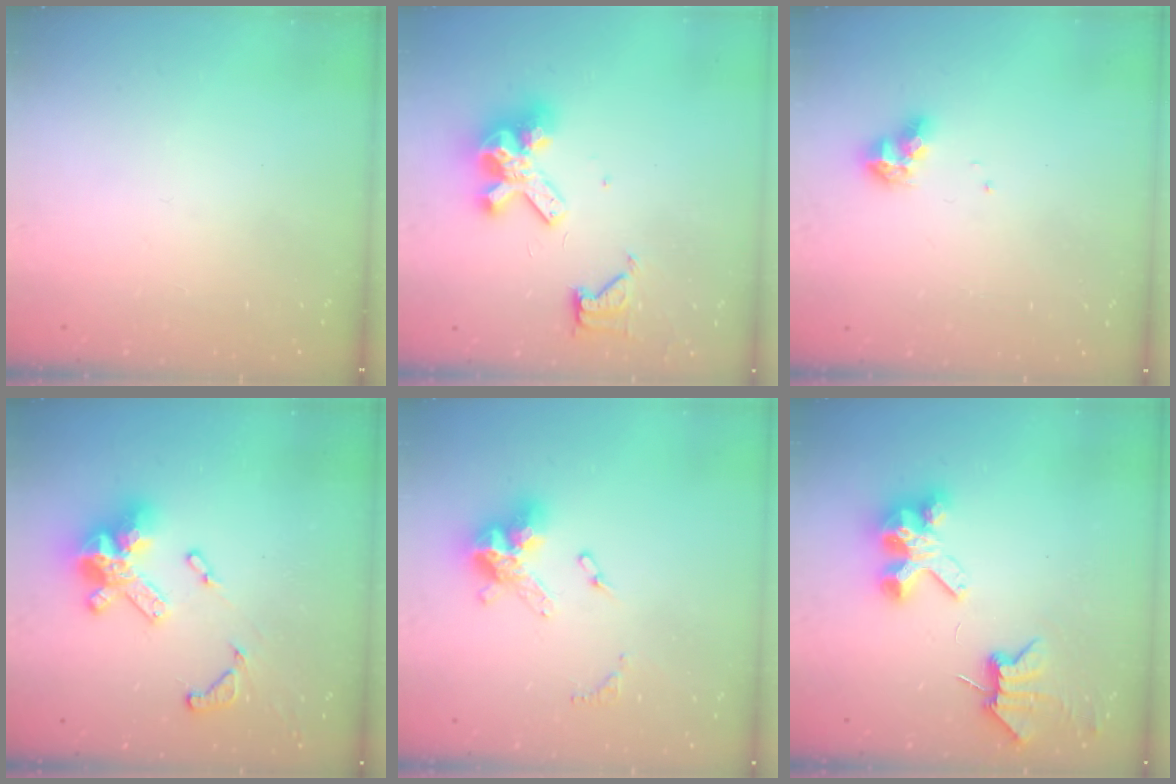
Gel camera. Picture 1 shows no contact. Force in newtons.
{"total": 11.6, "press": 11.5, "slide": 1.6}
{"total": 8.1, "press": 8.1, "slide": 0.5}
{"total": 16.6, "press": 16.5, "slide": 1.8}
{"total": 12.6, "press": 12.6, "slide": 0.5}
{"total": 6.7, "press": 6.7, "slide": 0.7}